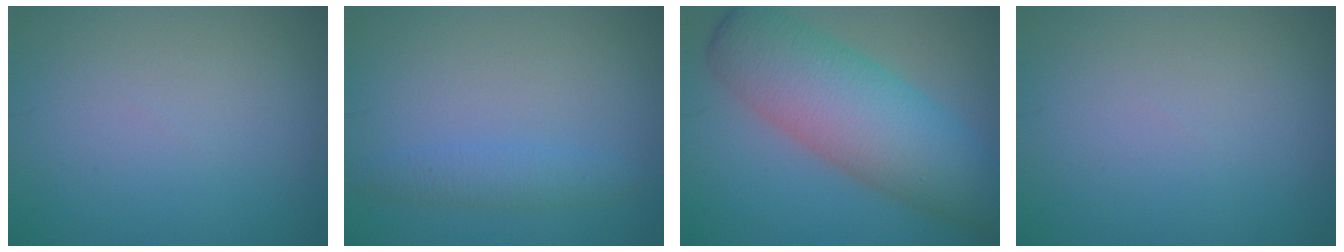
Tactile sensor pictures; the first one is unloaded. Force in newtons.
{"total": 2.0, "press": 2.0, "slide": 0.1}
{"total": 9.8, "press": 9.8, "slide": 0.1}
{"total": 0.0}